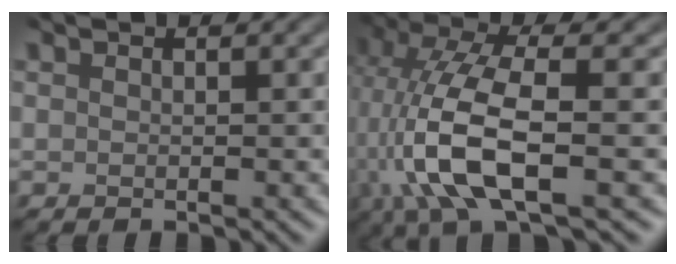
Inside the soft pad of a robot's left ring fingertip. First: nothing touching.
{"total": 8.0, "force": [-4.0, 2.0, 6.6], "torque": [-0.182, -0.016, -0.049]}